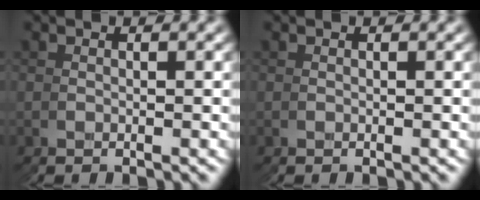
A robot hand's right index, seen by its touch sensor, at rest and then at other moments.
{"total": 0.0}